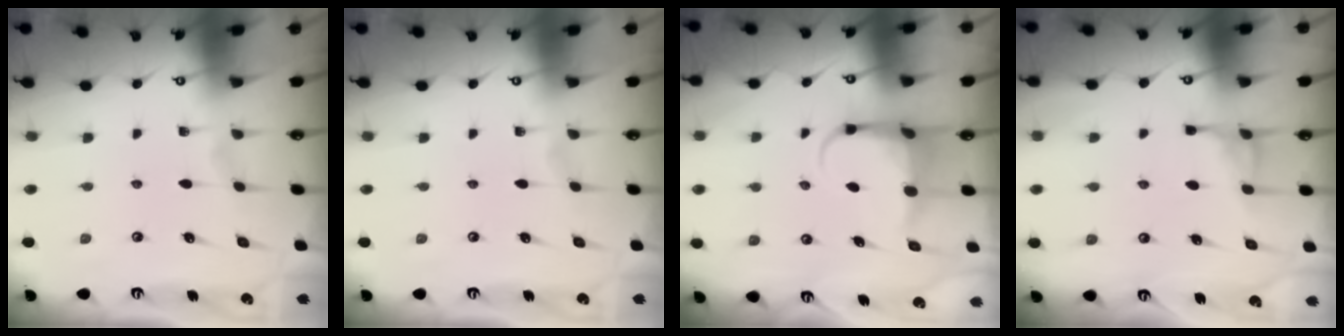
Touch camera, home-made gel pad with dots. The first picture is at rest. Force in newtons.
{"total": 0.0}
{"total": 5.1, "press": 5.0, "slide": 0.9}
{"total": 4.3, "press": 4.2, "slide": 0.8}